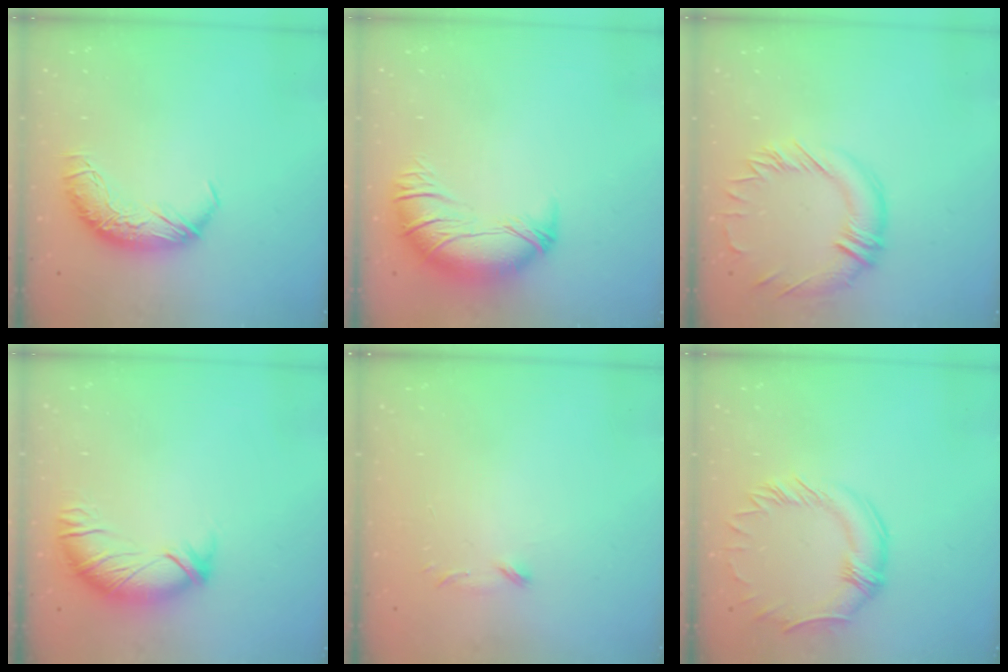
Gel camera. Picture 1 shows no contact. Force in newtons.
{"total": 2.6, "press": 0.1, "slide": 2.6}
{"total": 2.3, "press": 2.0, "slide": 1.2}
{"total": 2.3, "press": 1.8, "slide": 1.4}
{"total": 7.8, "press": 7.8, "slide": 0.5}
{"total": 2.6, "press": 2.5, "slide": 0.9}